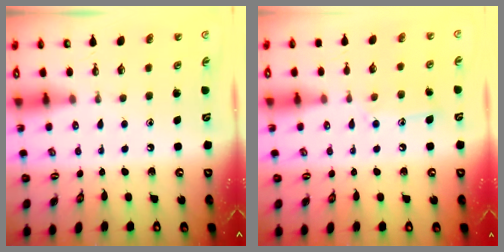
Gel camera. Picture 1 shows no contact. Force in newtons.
{"total": 8.8, "press": 8.7, "slide": 0.7}